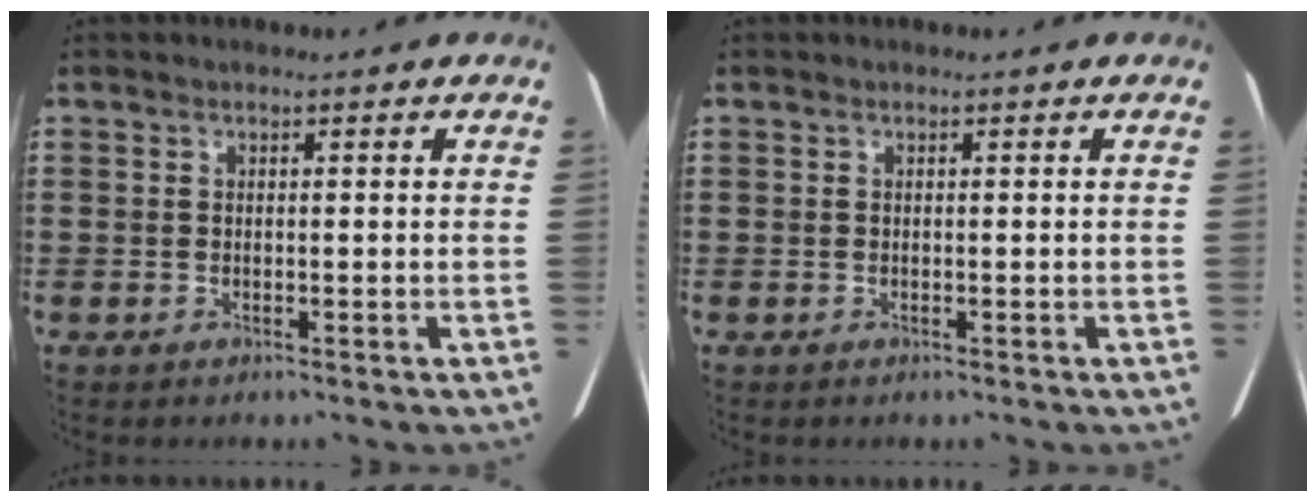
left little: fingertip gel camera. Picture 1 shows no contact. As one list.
[{"total": 0.0}]